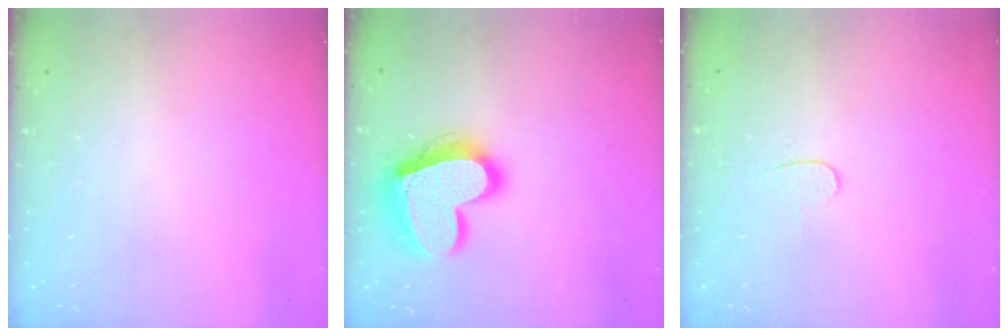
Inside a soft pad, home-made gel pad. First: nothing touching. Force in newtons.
{"total": 19.6, "press": 19.6, "slide": 1.5}
{"total": 3.4, "press": 3.4, "slide": 0.4}